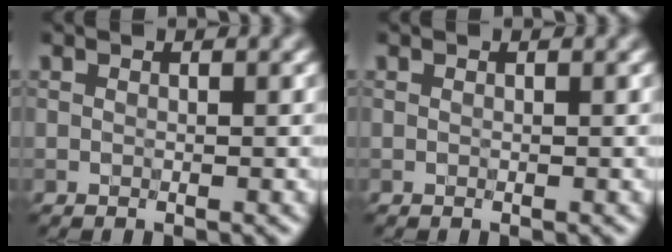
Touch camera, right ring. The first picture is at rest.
{"total": 0.0}